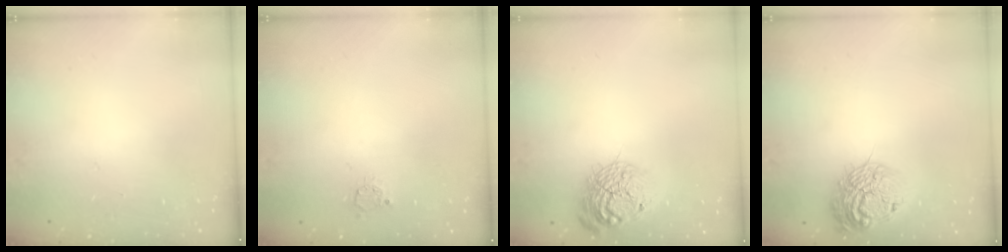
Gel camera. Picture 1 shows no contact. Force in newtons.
{"total": 2.7, "press": 2.7, "slide": 0.2}
{"total": 15.8, "press": 15.7, "slide": 1.5}
{"total": 16.0, "press": 16.0, "slide": 1.3}